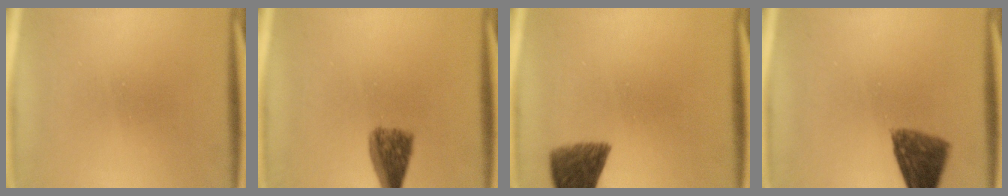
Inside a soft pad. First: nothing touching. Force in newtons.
{"total": 5.6}
{"total": 7.4}
{"total": 7.9}